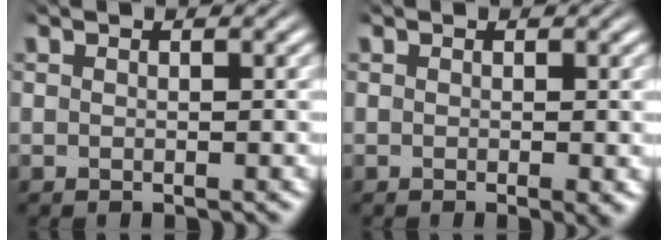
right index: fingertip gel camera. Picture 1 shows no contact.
{"total": 0.7, "force": [-0.1, 0.1, 0.7], "torque": [-0.008, 0.000, -0.003]}